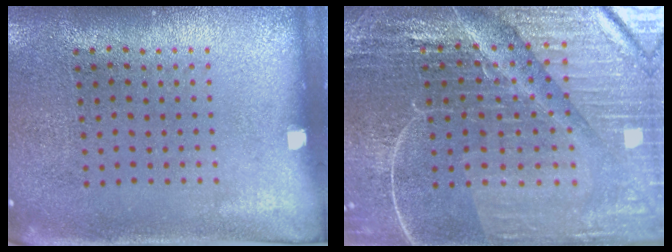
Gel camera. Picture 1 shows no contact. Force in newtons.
{"total": 5.8, "press": 5.3, "slide": 2.4}